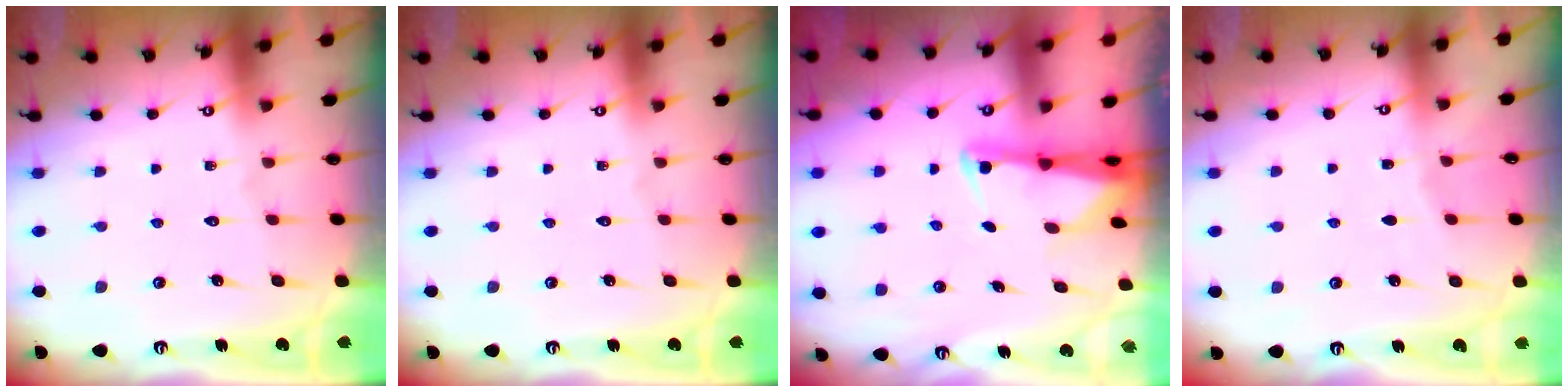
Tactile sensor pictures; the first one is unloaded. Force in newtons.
{"total": 0.0}
{"total": 2.7, "press": 2.6, "slide": 0.5}
{"total": 2.2, "press": 2.2, "slide": 0.3}